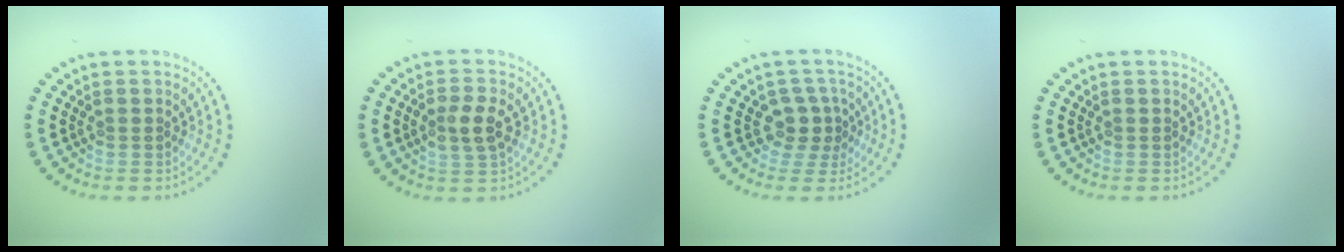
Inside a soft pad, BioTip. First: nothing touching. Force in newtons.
{"total": 2.7, "press": 2.7, "slide": 0.4}
{"total": 2.5, "press": 1.8, "slide": 1.8}
{"total": 0.0}